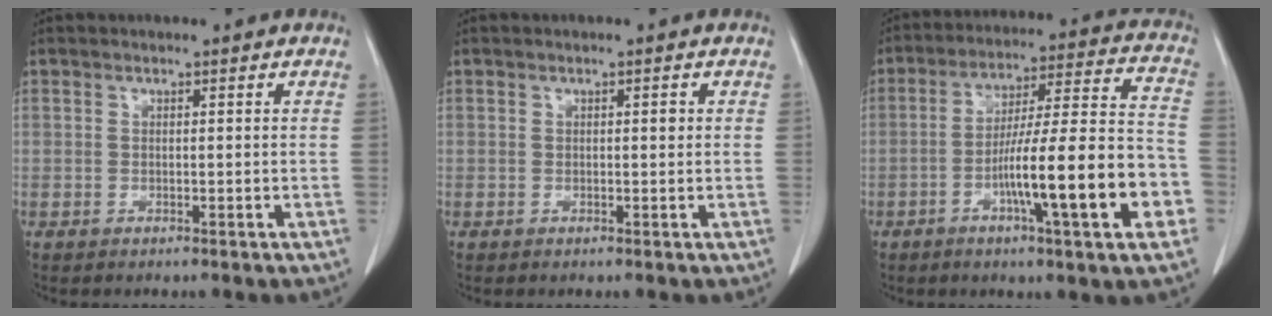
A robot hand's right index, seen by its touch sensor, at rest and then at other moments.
{"total": 0.8, "force": [0.2, 0.3, 0.7], "torque": [-0.011, 0.001, 0.003]}
{"total": 17.9, "force": [-5.9, 0.9, 16.9], "torque": [-0.250, 0.008, -0.091]}